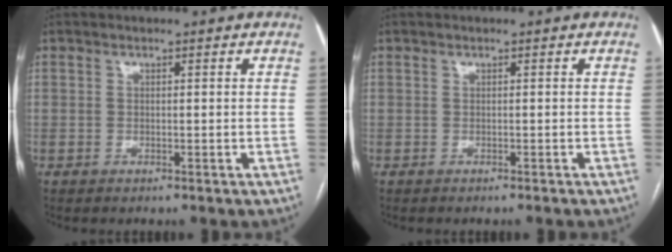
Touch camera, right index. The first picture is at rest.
{"total": 0.6, "force": [-0.6, 0.0, 0.1], "torque": [0.003, -0.001, -0.012]}